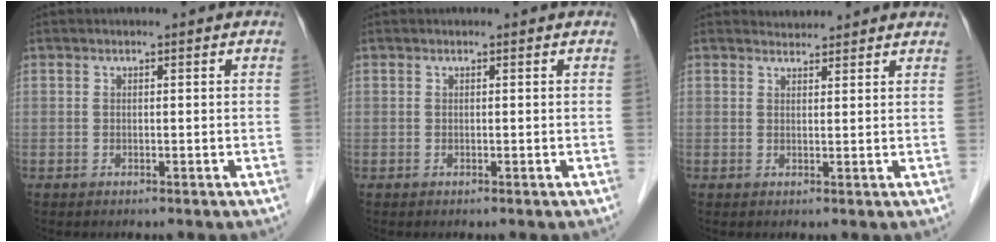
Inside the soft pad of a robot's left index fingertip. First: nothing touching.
{"total": 0.0}
{"total": 2.6, "force": [2.5, 0.5, -0.3], "torque": [-0.004, 0.012, 0.033]}